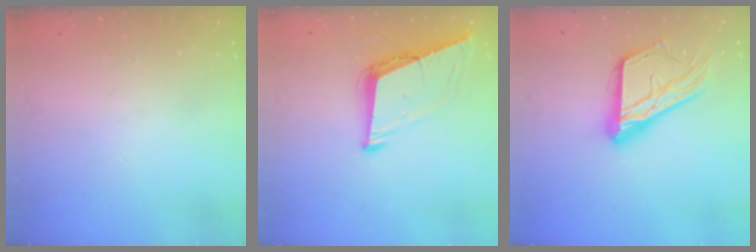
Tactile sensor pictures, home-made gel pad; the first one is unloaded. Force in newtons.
{"total": 8.3, "press": 7.8, "slide": 3.1}
{"total": 17.9, "press": 17.8, "slide": 1.5}